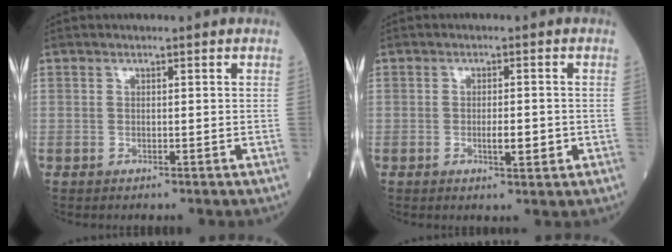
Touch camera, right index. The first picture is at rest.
{"total": 3.5, "force": [-0.8, 1.2, 3.2], "torque": [-0.058, -0.001, -0.007]}